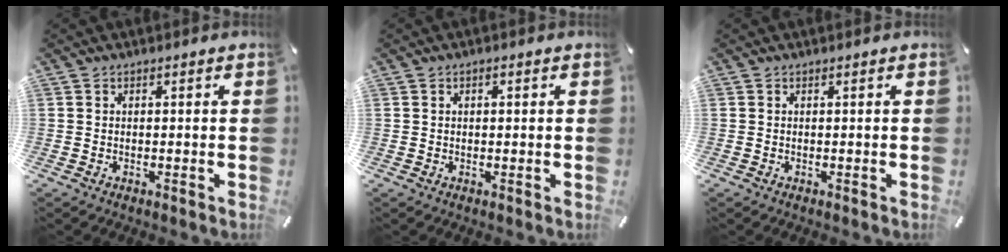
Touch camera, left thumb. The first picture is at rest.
{"total": 1.0, "force": [0.2, 0.6, 0.8], "torque": [-0.015, 0.005, 0.002]}
{"total": 0.0}